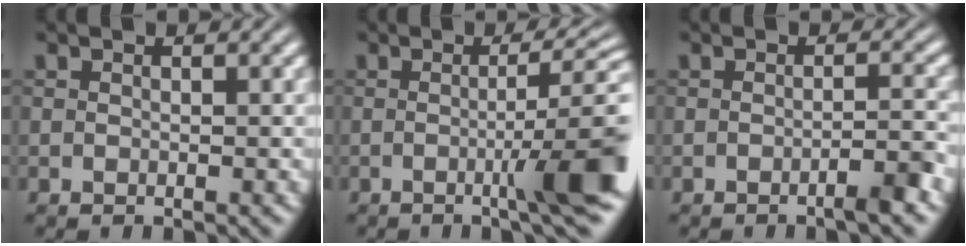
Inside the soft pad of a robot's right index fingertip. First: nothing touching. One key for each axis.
{"total": 6.7, "fx": -1.3, "fy": 0.6, "fz": 6.5, "tx": -0.084, "ty": 0.002, "tz": -0.023}
{"total": 2.1, "fx": -1.4, "fy": 0.0, "fz": 1.6, "tx": -0.022, "ty": 0.002, "tz": -0.025}